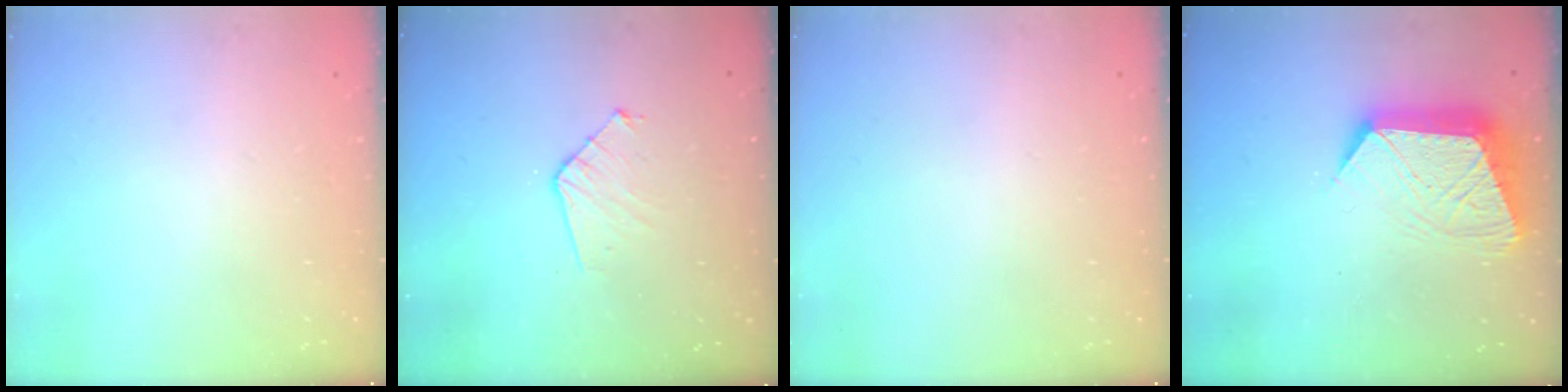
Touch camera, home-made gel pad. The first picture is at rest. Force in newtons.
{"total": 7.4, "press": 7.4, "slide": 0.7}
{"total": 0.0}
{"total": 14.3, "press": 14.2, "slide": 1.2}